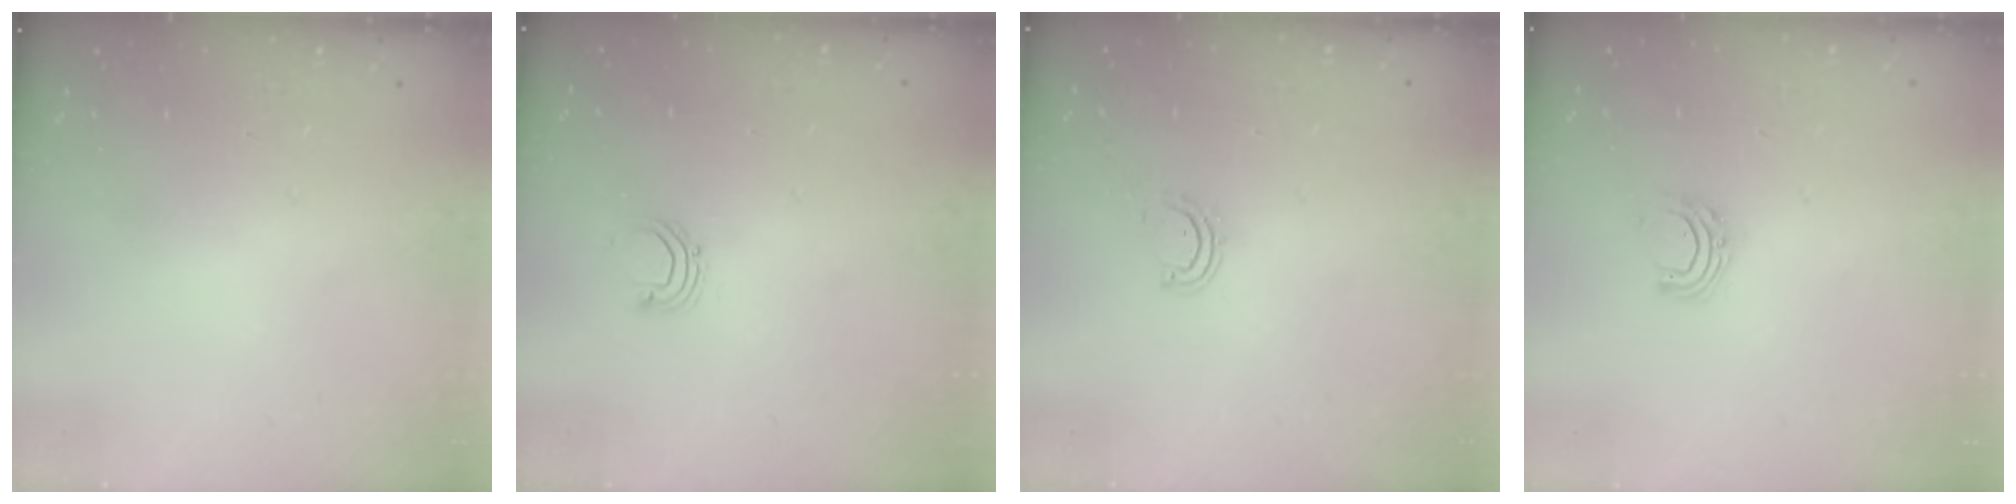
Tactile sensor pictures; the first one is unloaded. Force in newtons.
{"total": 3.4, "press": 3.3, "slide": 0.8}
{"total": 4.7, "press": 4.4, "slide": 1.6}
{"total": 7.6, "press": 7.5, "slide": 0.9}